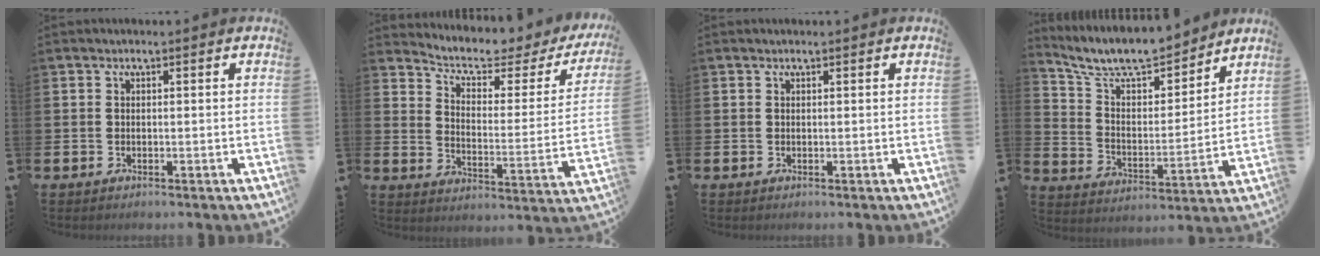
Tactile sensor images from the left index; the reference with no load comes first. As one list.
[{"total": 5.4, "force": [4.6, 1.7, 2.3], "torque": [-0.063, -0.038, 0.068]}, {"total": 0.0}, {"total": 9.2, "force": [8.6, 2.0, 2.7], "torque": [-0.086, -0.067, 0.149]}]